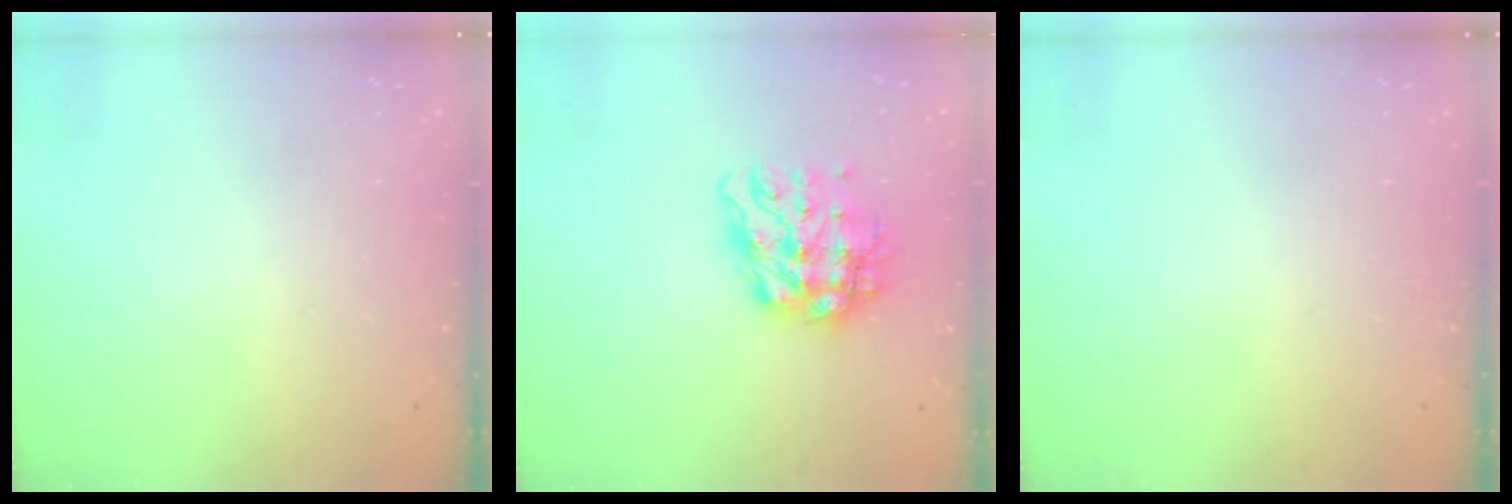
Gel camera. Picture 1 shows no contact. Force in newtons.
{"total": 15.5, "press": 15.4, "slide": 1.5}
{"total": 0.0}